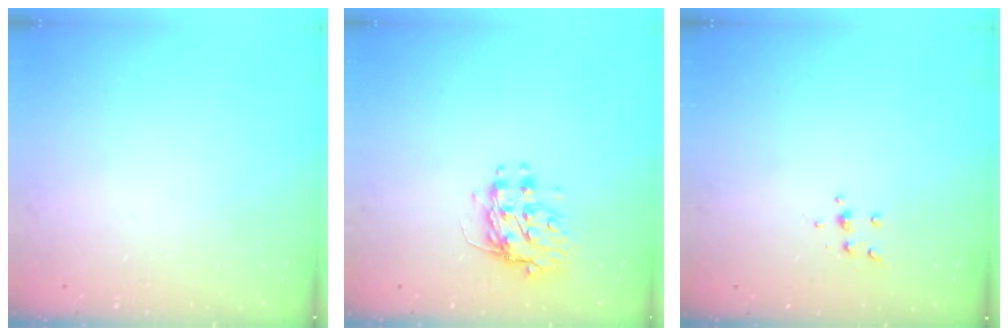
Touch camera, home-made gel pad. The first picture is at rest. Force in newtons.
{"total": 9.2, "press": 9.2, "slide": 0.1}
{"total": 4.0, "press": 3.8, "slide": 1.0}